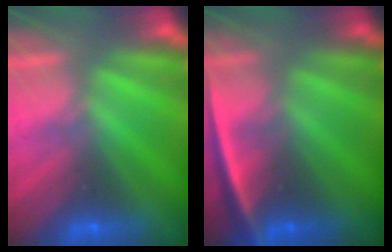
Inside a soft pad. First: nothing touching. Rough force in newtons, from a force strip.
{"total": 2.3}